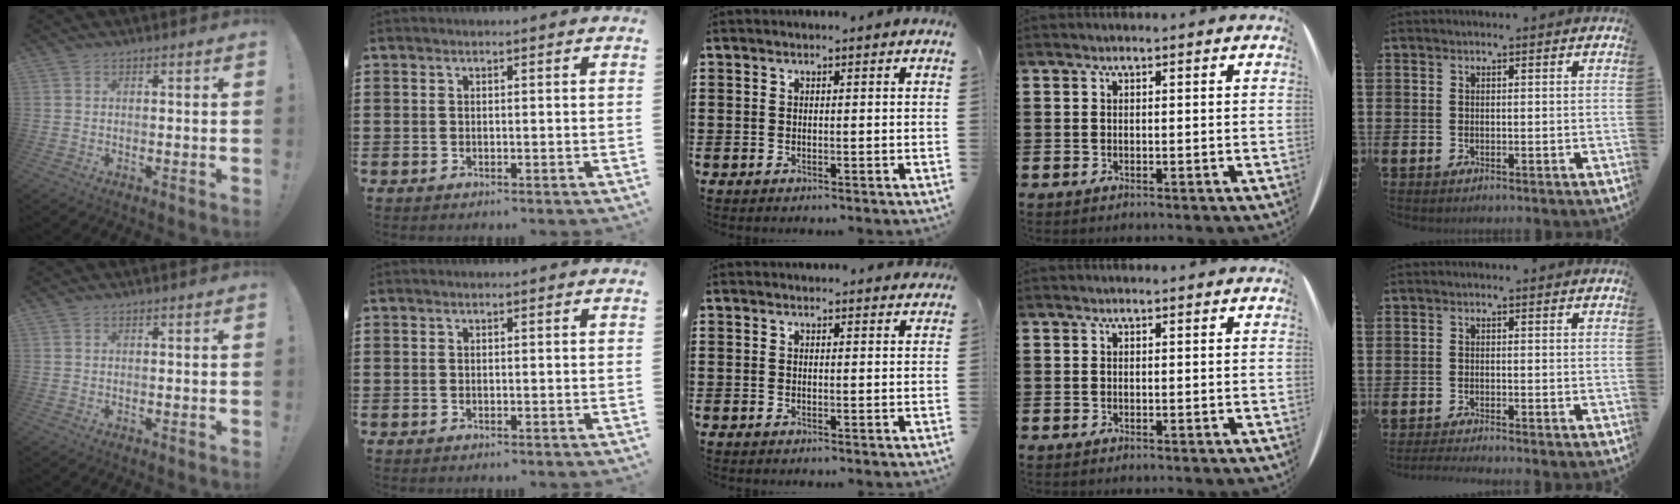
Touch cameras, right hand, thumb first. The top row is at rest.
{"middle": {"total": 0.9, "force": [0.9, 0.3, 0.0], "torque": [0.012, -0.007, 0.014]}, "little": {"total": 1.1, "force": [-1.0, -0.1, 0.5], "torque": [-0.007, 0.000, -0.020]}}